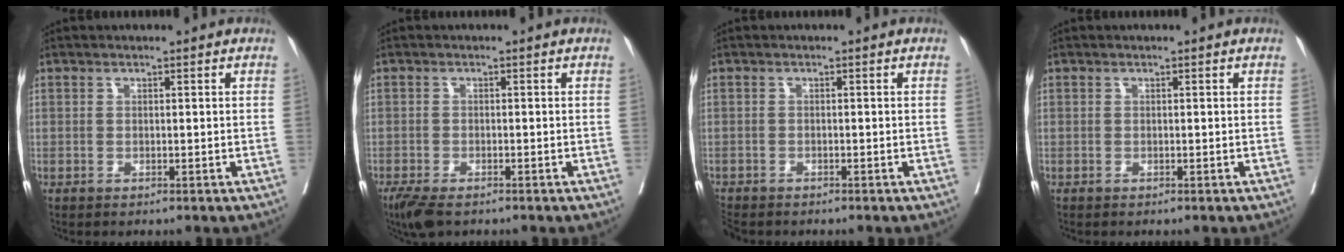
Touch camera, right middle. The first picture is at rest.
{"total": 4.6, "force": [-3.4, 1.5, 2.7], "torque": [-0.051, -0.012, -0.056]}
{"total": 3.8, "force": [-3.4, 1.2, 1.1], "torque": [-0.025, -0.011, -0.062]}
{"total": 0.0}